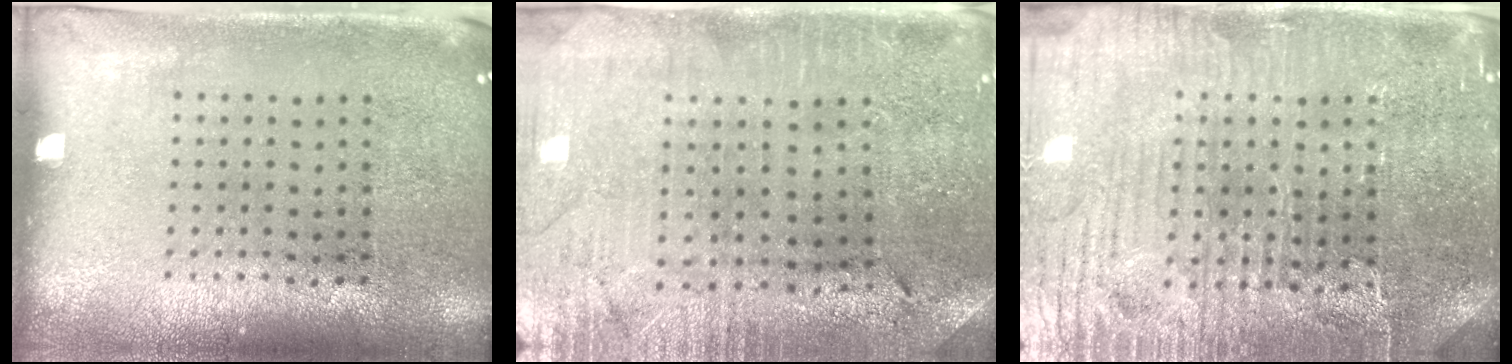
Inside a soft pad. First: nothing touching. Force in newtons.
{"total": 0.7, "press": 0.6, "slide": 0.3}
{"total": 4.8, "press": 4.6, "slide": 1.3}